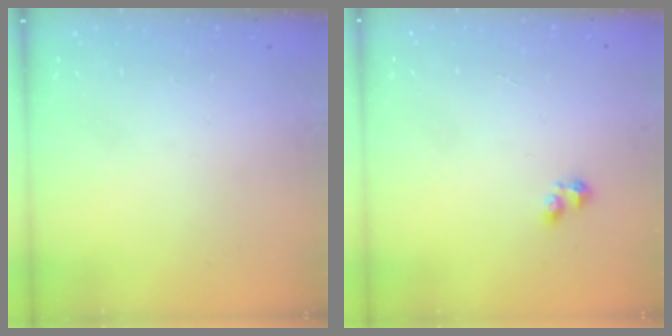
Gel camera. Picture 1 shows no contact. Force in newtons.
{"total": 2.2, "press": 2.1, "slide": 0.6}